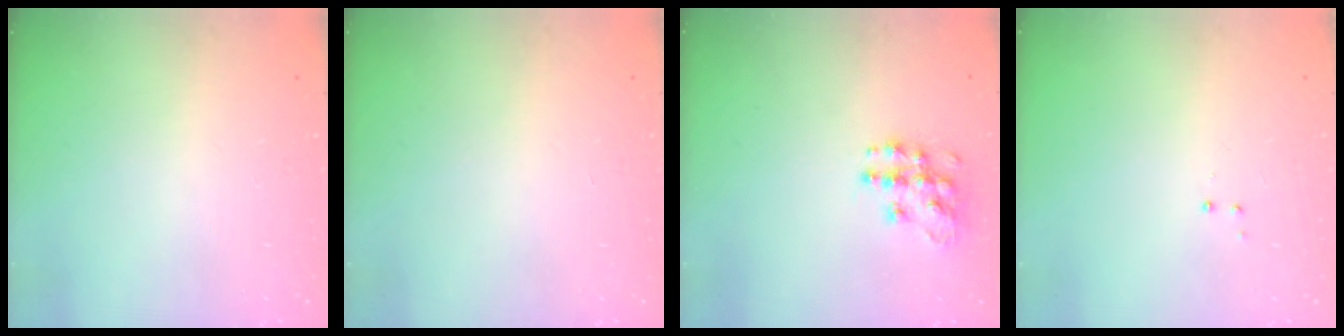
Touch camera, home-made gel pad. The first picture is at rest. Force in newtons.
{"total": 0.0}
{"total": 10.4, "press": 10.4, "slide": 0.4}
{"total": 2.9, "press": 2.8, "slide": 0.6}